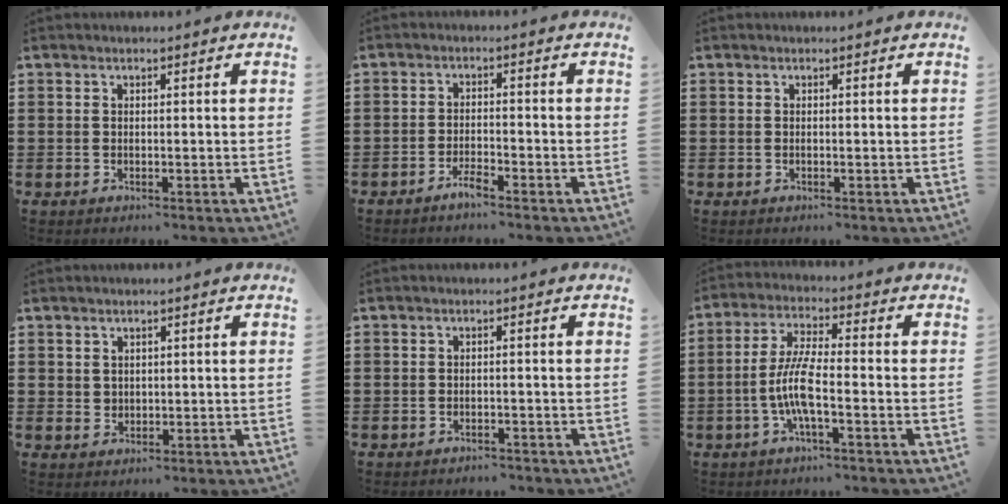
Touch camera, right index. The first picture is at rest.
{"total": 2.4, "force": [-2.1, 0.2, 1.1], "torque": [-0.023, 0.003, -0.039]}
{"total": 0.0}
{"total": 1.6, "force": [1.1, 1.2, 0.2], "torque": [-0.006, 0.005, 0.022]}
{"total": 1.3, "force": [-1.3, 0.2, 0.0], "torque": [-0.006, 0.002, -0.029]}
{"total": 7.2, "force": [-2.2, 1.4, 6.7], "torque": [-0.157, -0.013, -0.052]}